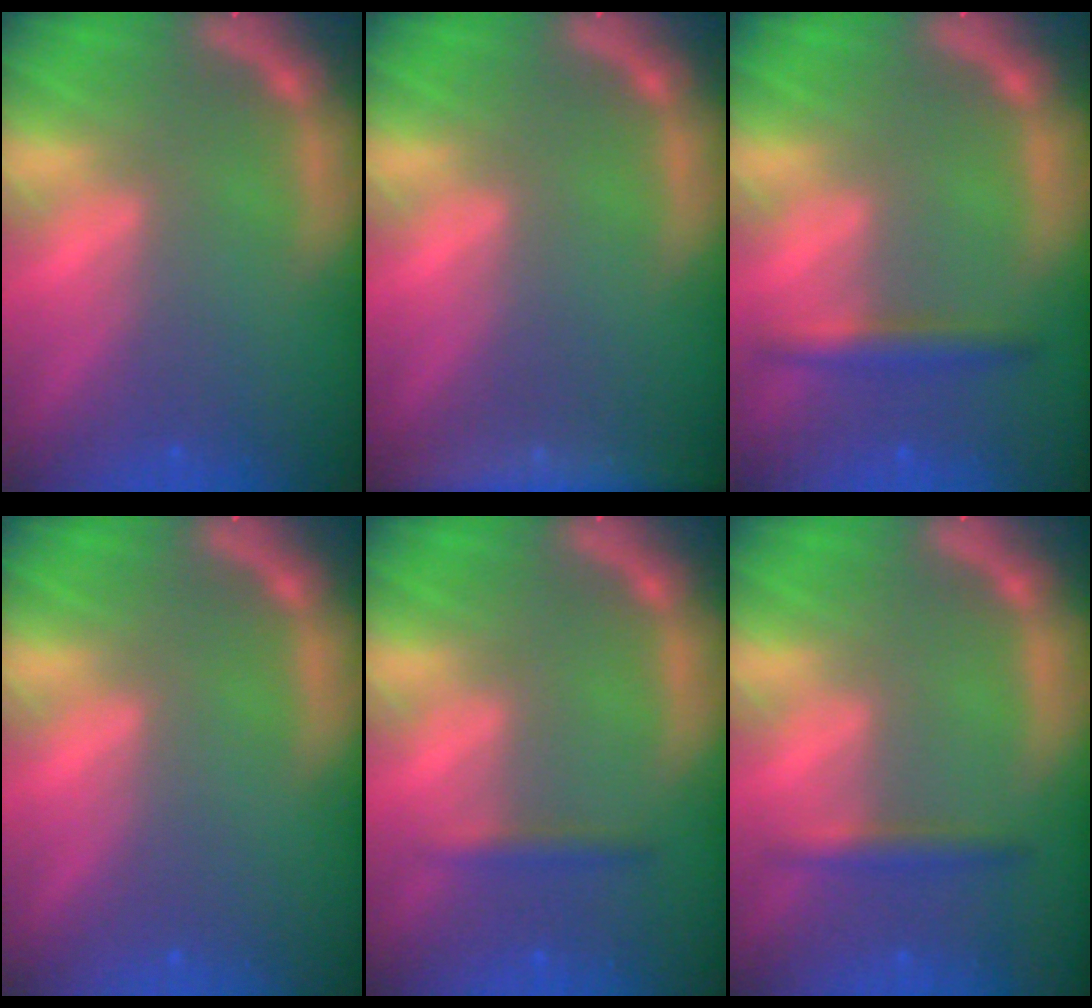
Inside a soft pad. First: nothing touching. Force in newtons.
{"total": 7.9}
{"total": 2.4}
{"total": 0.0}
{"total": 1.4}
{"total": 1.9}